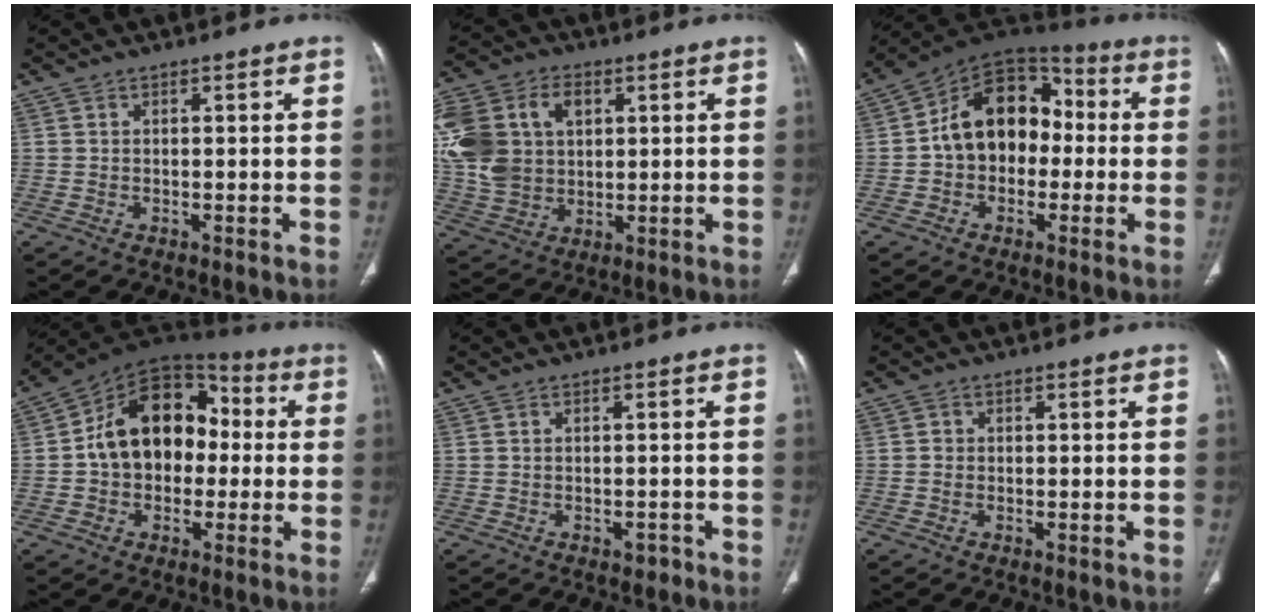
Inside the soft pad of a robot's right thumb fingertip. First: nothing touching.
{"total": 17.6, "force": [3.8, 13.1, 11.2], "torque": [-0.230, 0.009, 0.076]}
{"total": 15.3, "force": [-0.4, 11.4, 10.2], "torque": [-0.123, 0.047, -0.021]}
{"total": 17.0, "force": [0.1, 12.5, 11.5], "torque": [-0.142, 0.047, -0.010]}
{"total": 1.3, "force": [-0.8, 0.8, 0.6], "torque": [-0.005, 0.003, -0.011]}
{"total": 0.9, "force": [-0.1, 0.8, 0.4], "torque": [-0.003, 0.002, -0.005]}